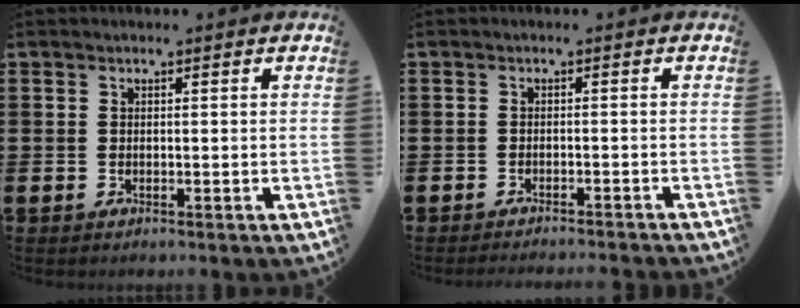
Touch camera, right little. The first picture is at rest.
{"total": 1.1, "force": [-1.1, -0.2, 0.0], "torque": [0.001, 0.002, -0.022]}